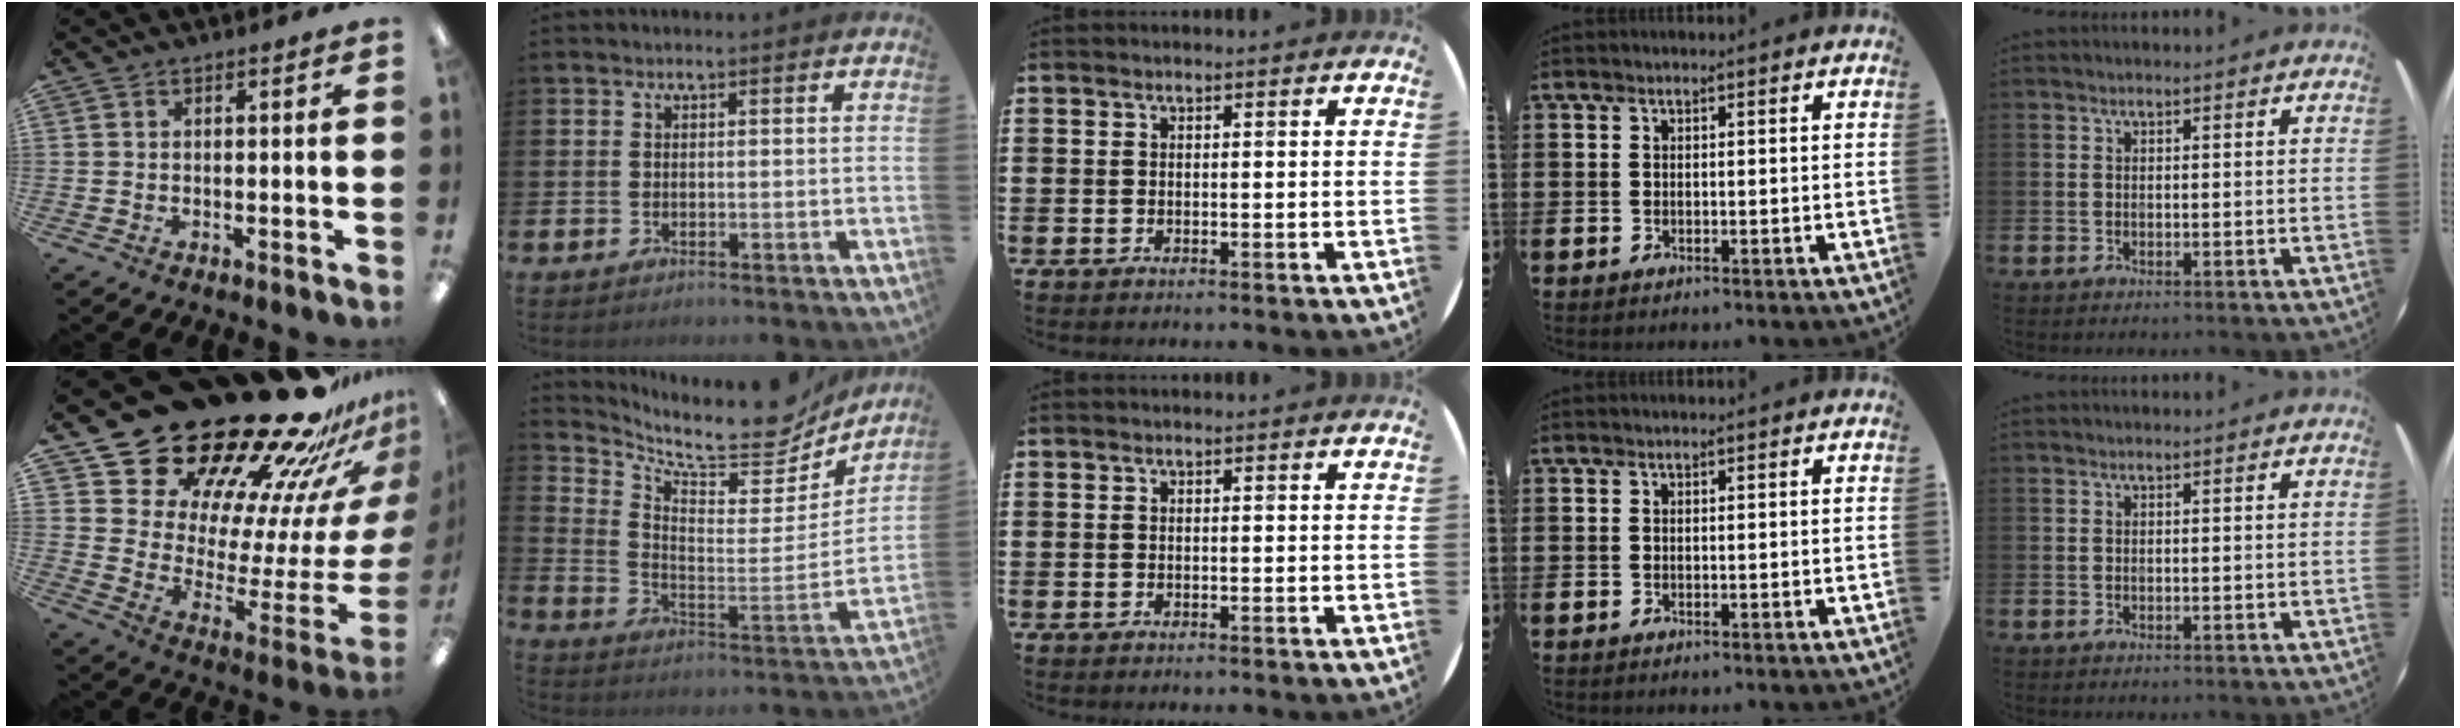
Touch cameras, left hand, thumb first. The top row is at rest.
{"thumb": {"total": 29.4, "force": [25.2, 10.4, 11.1], "torque": [-0.138, -0.224, 0.459]}, "index": {"total": 9.8, "force": [8.4, 3.4, 3.8], "torque": [-0.071, -0.076, 0.137]}}